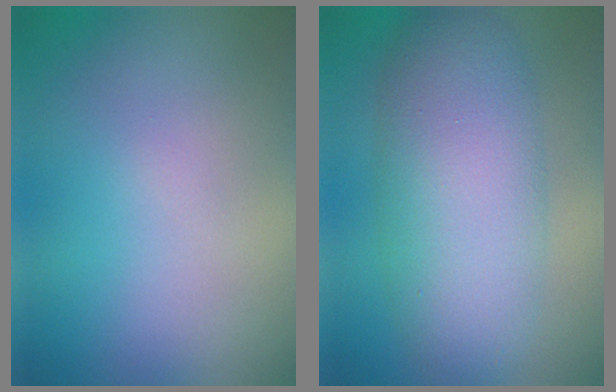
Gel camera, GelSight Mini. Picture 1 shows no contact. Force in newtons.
{"total": 7.6, "press": 7.6, "slide": 0.2}